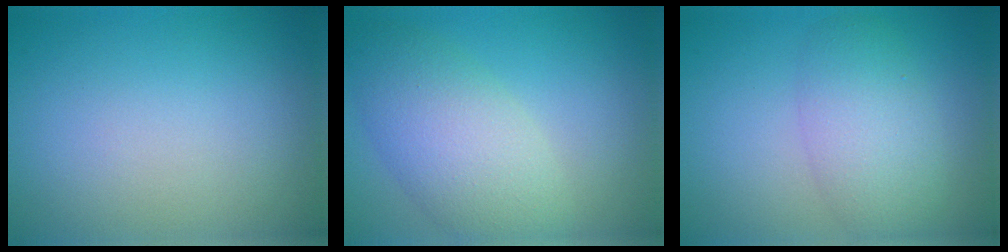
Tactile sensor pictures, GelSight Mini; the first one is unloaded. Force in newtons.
{"total": 6.1, "press": 6.1, "slide": 0.1}
{"total": 4.4, "press": 4.4, "slide": 0.1}